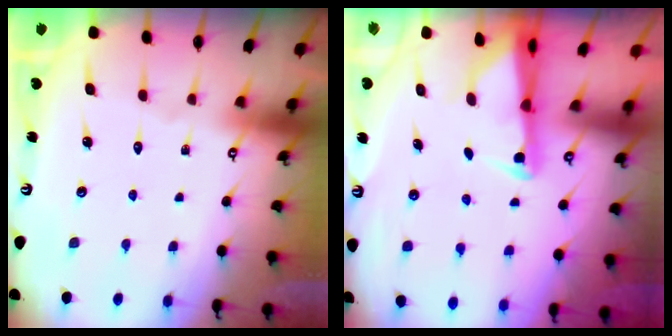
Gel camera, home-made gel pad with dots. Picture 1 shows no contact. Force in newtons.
{"total": 2.3, "press": 2.3, "slide": 0.5}